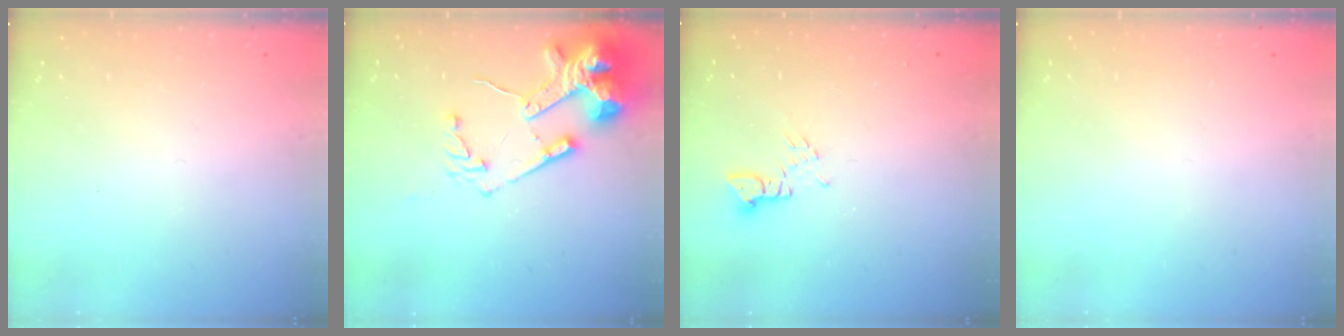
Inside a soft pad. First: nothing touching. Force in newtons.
{"total": 17.2, "press": 17.0, "slide": 2.3}
{"total": 2.4, "press": 2.3, "slide": 0.3}
{"total": 0.0}